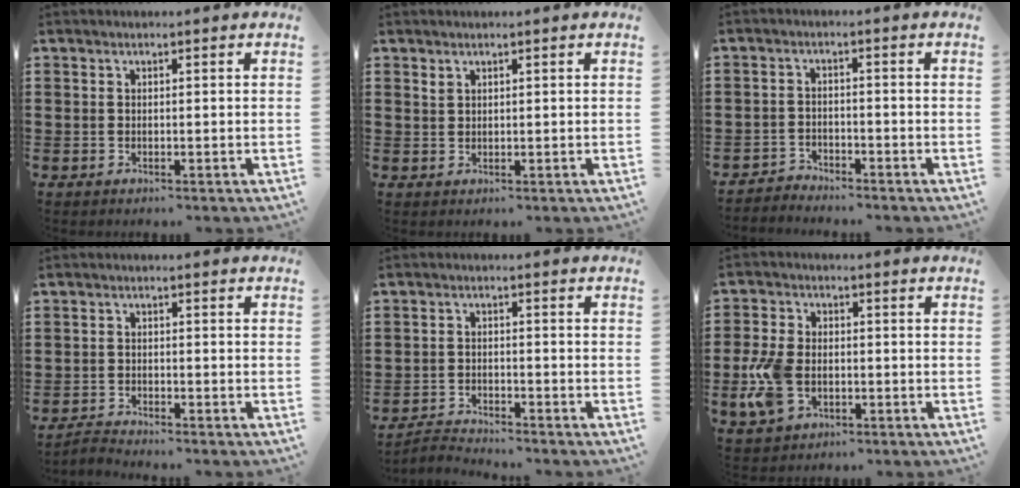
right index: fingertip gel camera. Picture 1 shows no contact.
{"total": 1.1, "force": [0.8, 0.6, 0.3], "torque": [-0.008, 0.004, 0.015]}
{"total": 2.6, "force": [-2.6, 0.3, -0.3], "torque": [-0.006, 0.000, -0.057]}
{"total": 1.8, "force": [-1.8, -0.1, -0.1], "torque": [-0.004, 0.001, -0.037]}
{"total": 2.6, "force": [-2.6, 0.1, -0.1], "torque": [-0.006, -0.001, -0.057]}
{"total": 7.7, "force": [-1.9, 4.9, 5.7], "torque": [-0.146, -0.001, -0.041]}